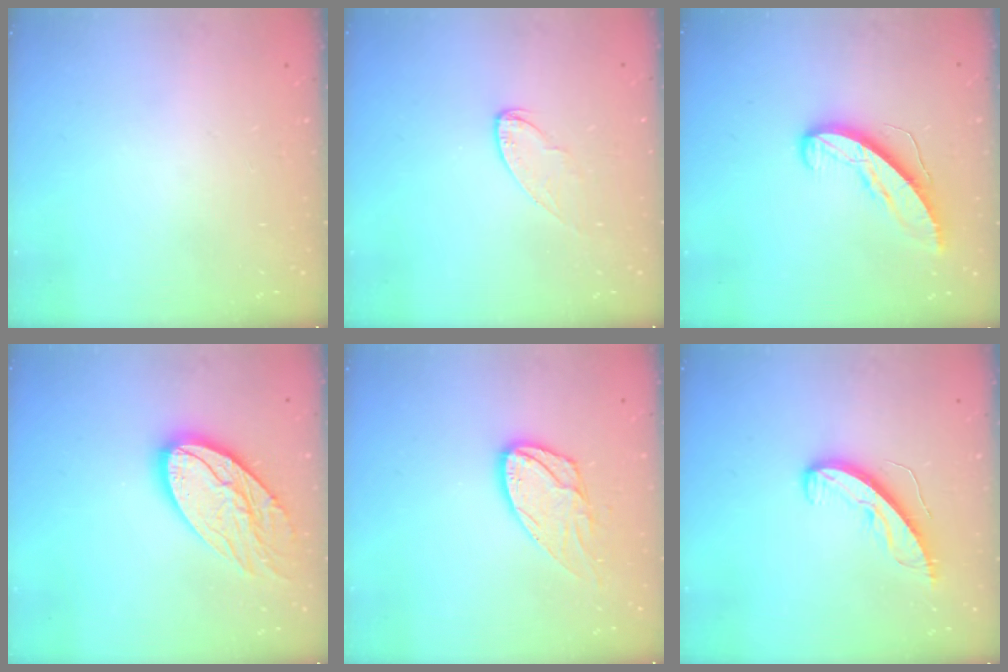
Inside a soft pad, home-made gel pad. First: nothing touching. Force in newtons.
{"total": 4.9, "press": 4.9, "slide": 0.4}
{"total": 8.7, "press": 8.7, "slide": 0.5}
{"total": 15.9, "press": 15.9, "slide": 1.1}
{"total": 11.6, "press": 11.6, "slide": 0.9}
{"total": 10.4, "press": 10.4, "slide": 0.6}